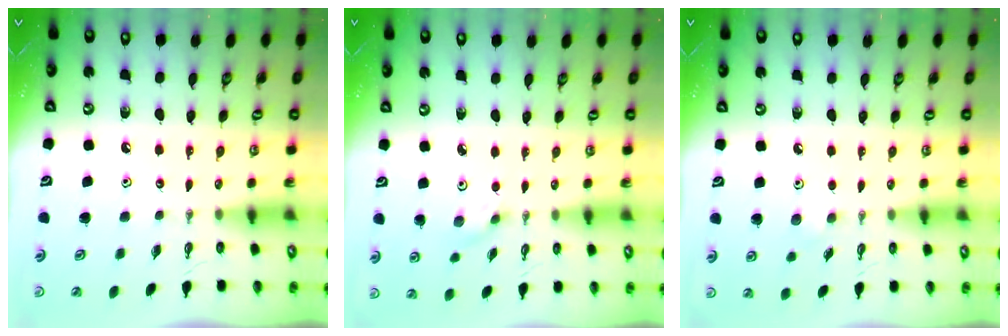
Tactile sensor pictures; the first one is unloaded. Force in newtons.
{"total": 2.9, "press": 2.6, "slide": 1.4}
{"total": 4.6, "press": 4.5, "slide": 0.9}